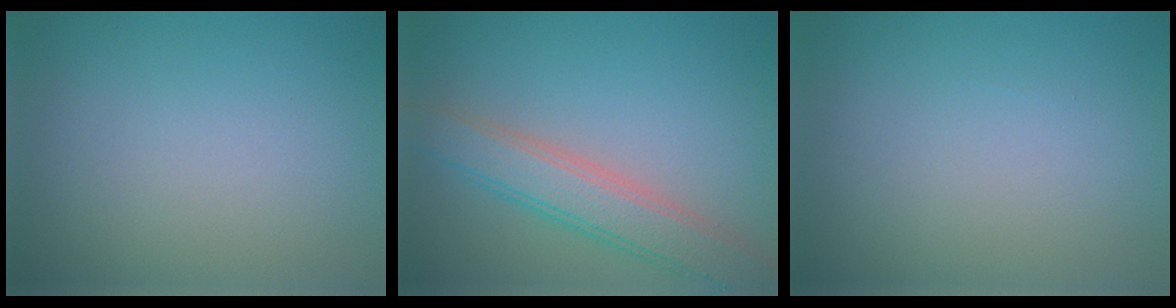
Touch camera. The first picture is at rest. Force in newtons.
{"total": 4.6, "press": 4.6, "slide": 0.3}
{"total": 0.0}